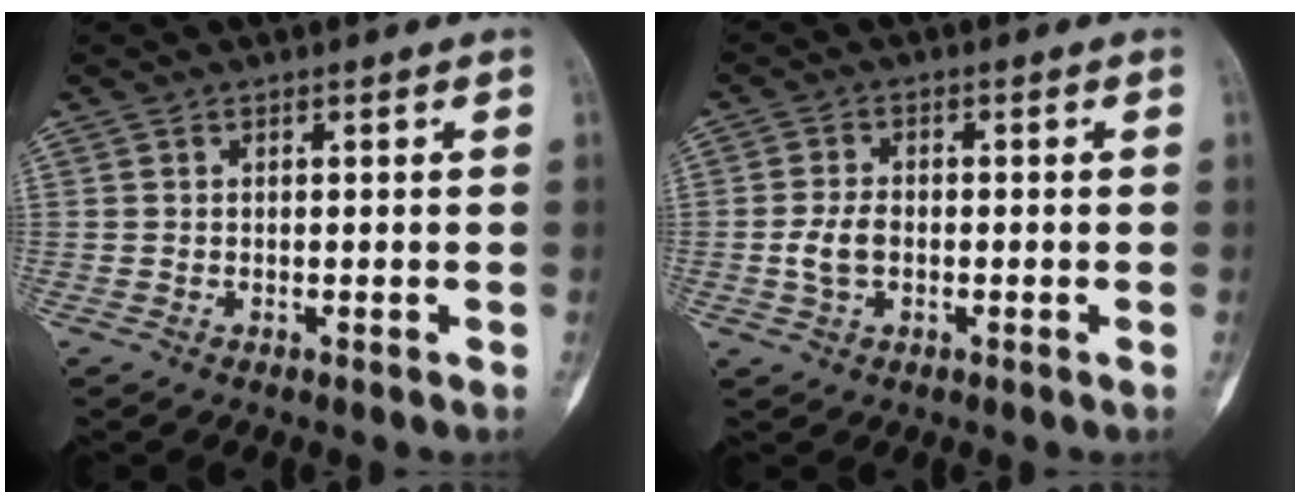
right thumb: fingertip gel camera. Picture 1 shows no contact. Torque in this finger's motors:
{"motor_torque": [0.71, 0.88, 0.28, -0.40, 0.02]}